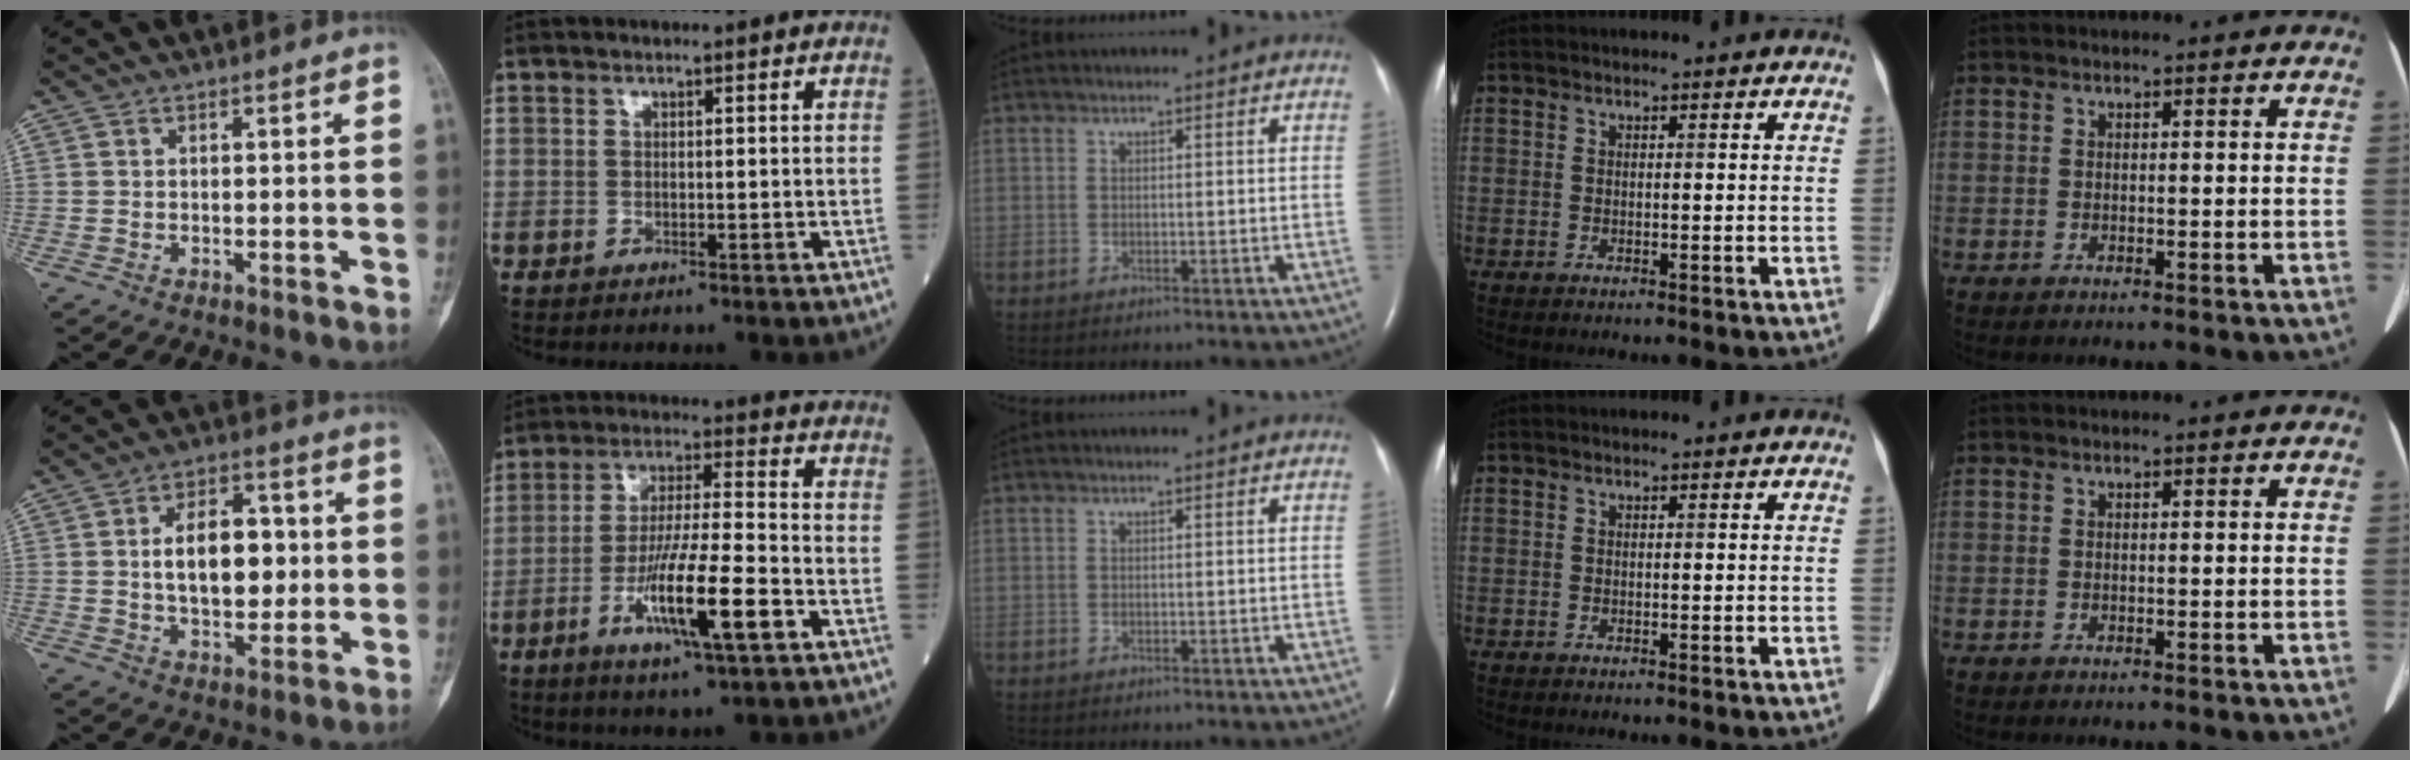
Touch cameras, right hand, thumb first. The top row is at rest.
{"thumb": {"total": 12.8, "force": [1.0, 7.5, 10.3], "torque": [-0.128, 0.008, 0.018]}, "index": {"total": 12.9, "force": [-5.0, 0.9, 11.8], "torque": [-0.218, -0.014, -0.088]}}